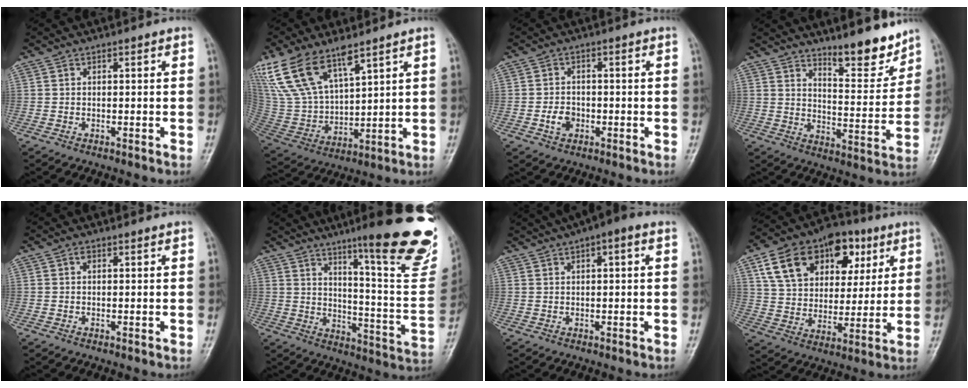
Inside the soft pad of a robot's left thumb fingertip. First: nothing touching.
{"total": 16.1, "force": [10.5, 6.6, 10.3], "torque": [-0.199, -0.033, 0.222]}
{"total": 3.5, "force": [-1.1, 2.7, 1.9], "torque": [-0.024, 0.009, -0.021]}
{"total": 15.7, "force": [13.0, 4.1, 7.9], "torque": [-0.082, -0.106, 0.190]}
{"total": 0.8, "force": [0.5, 0.4, 0.6], "torque": [-0.006, 0.000, 0.006]}
{"total": 24.4, "force": [14.9, 3.7, 19.0], "torque": [-0.225, -0.074, 0.211]}
{"total": 6.8, "force": [3.7, 1.9, 5.4], "torque": [-0.085, 0.024, 0.051]}
{"total": 20.9, "force": [9.1, 13.8, 12.7], "torque": [-0.171, 0.000, 0.150]}